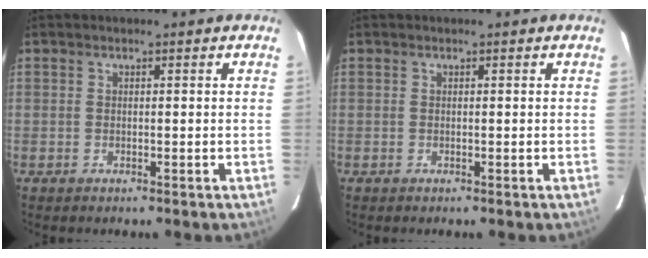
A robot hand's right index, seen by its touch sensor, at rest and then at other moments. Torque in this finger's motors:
{"motor_torque": [0.00, 0.00, 0.00, 0.00]}